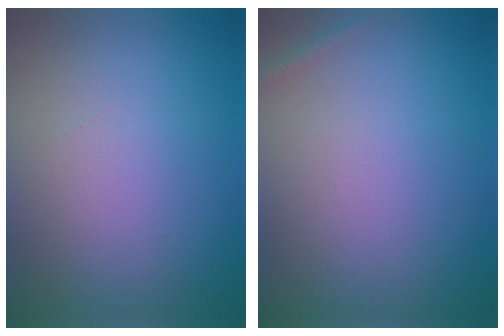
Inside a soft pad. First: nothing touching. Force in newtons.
{"total": 0.8, "press": 0.8, "slide": 0.1}